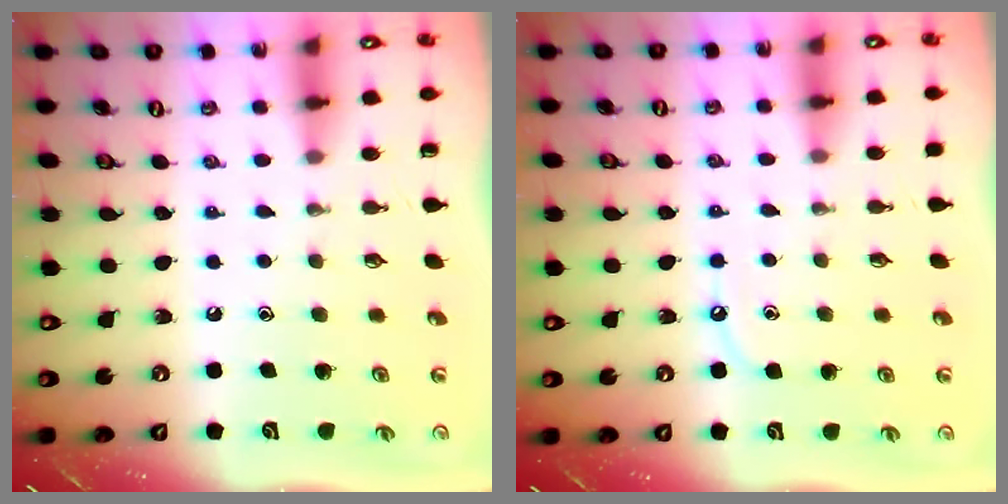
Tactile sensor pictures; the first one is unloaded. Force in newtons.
{"total": 5.3, "press": 5.3, "slide": 0.5}